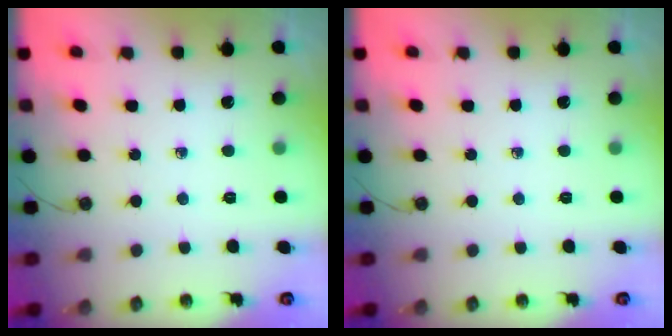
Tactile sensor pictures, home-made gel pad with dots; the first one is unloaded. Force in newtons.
{"total": 0.0}